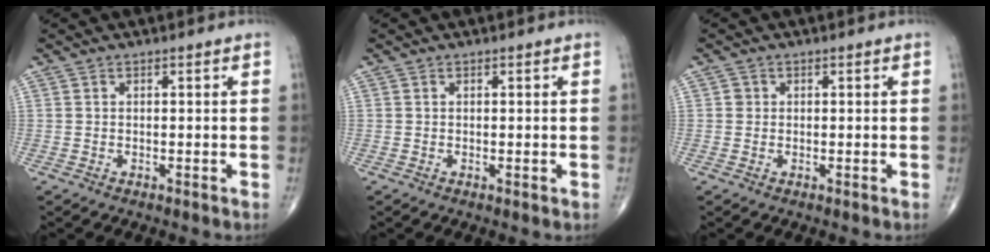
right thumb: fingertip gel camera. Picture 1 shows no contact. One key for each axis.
{"total": 0.6, "fx": 0.0, "fy": 0.2, "fz": 0.5, "tx": -0.007, "ty": -0.003, "tz": 0.000}
{"total": 1.2, "fx": 0.1, "fy": 1.2, "fz": 0.2, "tx": 0.004, "ty": 0.002, "tz": 0.000}